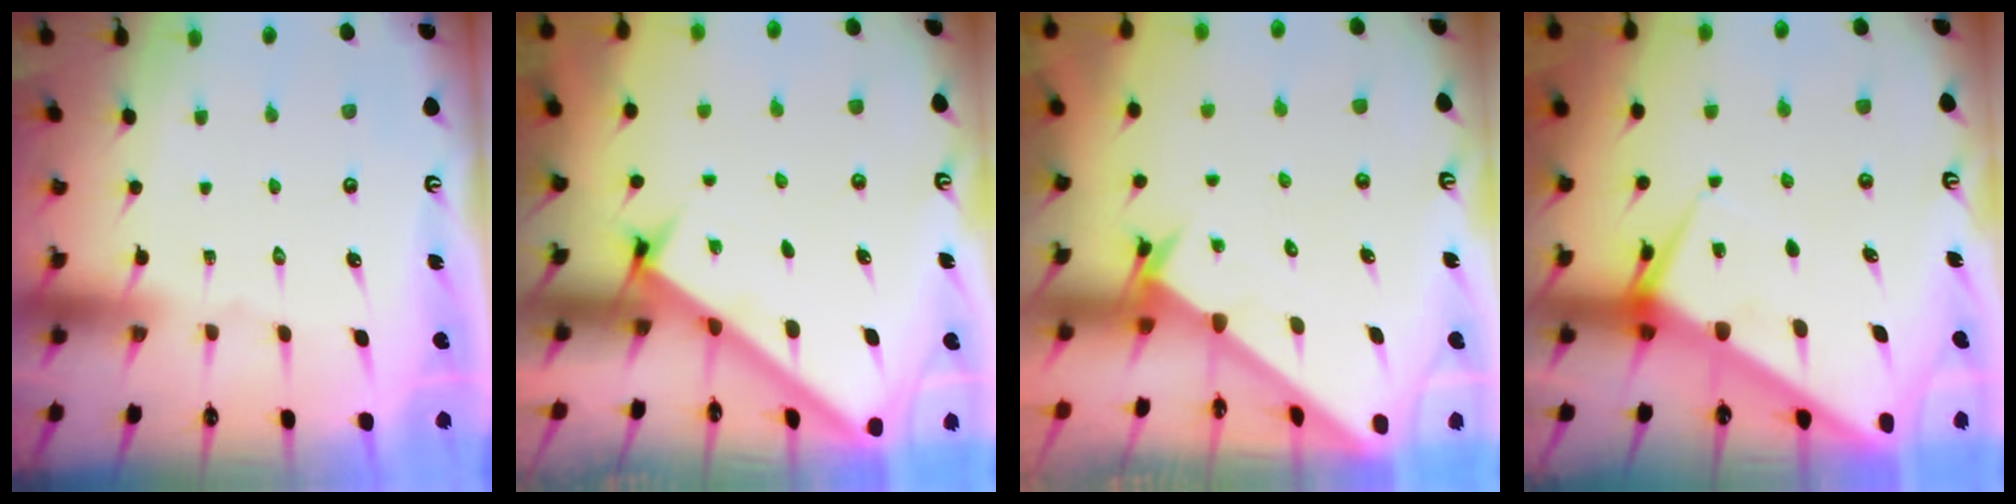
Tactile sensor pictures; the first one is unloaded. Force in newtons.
{"total": 2.5, "press": 2.5, "slide": 0.3}
{"total": 2.5, "press": 2.5, "slide": 0.2}
{"total": 6.1, "press": 6.1, "slide": 0.6}